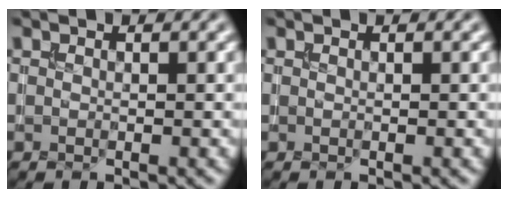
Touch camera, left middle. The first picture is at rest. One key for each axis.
{"total": 0.0}